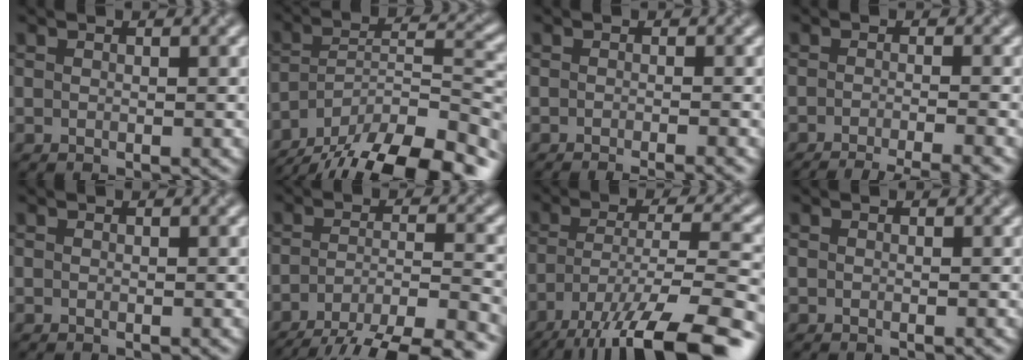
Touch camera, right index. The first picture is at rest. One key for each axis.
{"total": 17.4, "fx": -14.4, "fy": 5.1, "fz": 8.2, "tx": -0.150, "ty": -0.006, "tz": -0.211}
{"total": 3.5, "fx": -2.2, "fy": 0.9, "fz": 2.5, "tx": -0.023, "ty": 0.008, "tz": -0.029}
{"total": 7.7, "fx": -6.1, "fy": 2.0, "fz": 4.4, "tx": -0.046, "ty": -0.014, "tz": -0.076}
{"total": 0.0}
{"total": 10.7, "fx": -8.5, "fy": 2.9, "fz": 5.7, "tx": -0.089, "ty": -0.013, "tz": -0.120}
{"total": 14.4, "fx": -10.3, "fy": 4.1, "fz": 9.1, "tx": -0.171, "ty": -0.016, "tz": -0.150}
{"total": 0.0}